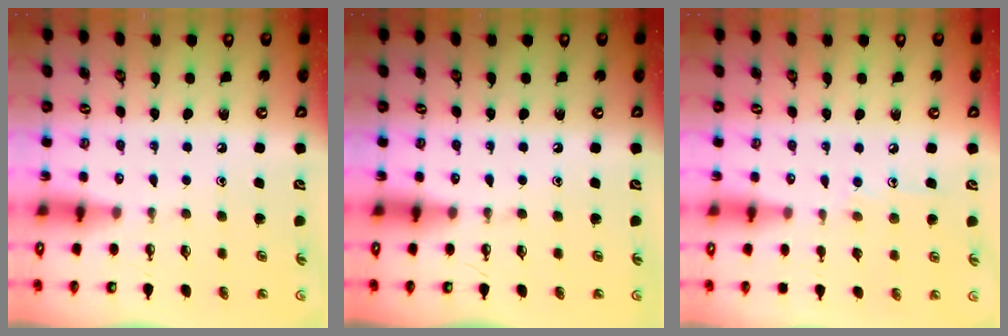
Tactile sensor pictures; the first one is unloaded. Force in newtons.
{"total": 0.0}
{"total": 6.4, "press": 6.4, "slide": 0.6}